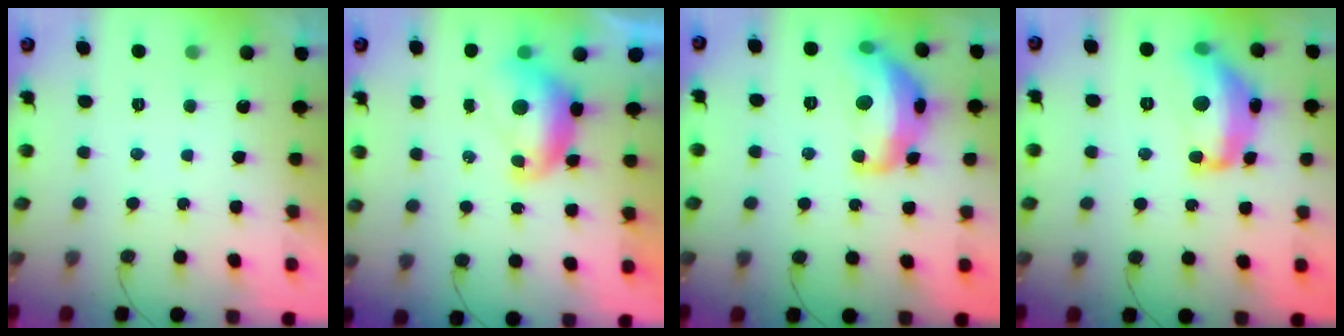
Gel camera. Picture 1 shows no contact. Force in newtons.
{"total": 8.5, "press": 8.4, "slide": 1.0}
{"total": 16.7, "press": 16.7, "slide": 0.6}
{"total": 16.0, "press": 16.0, "slide": 1.1}